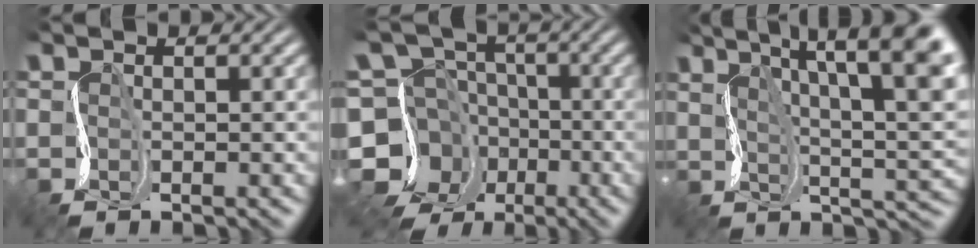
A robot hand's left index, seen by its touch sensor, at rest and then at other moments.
{"total": 10.6, "force": [-3.9, 9.5, 2.7], "torque": [-0.070, -0.005, -0.092]}
{"total": 12.9, "force": [5.8, 3.8, 10.9], "torque": [-0.151, 0.013, 0.085]}